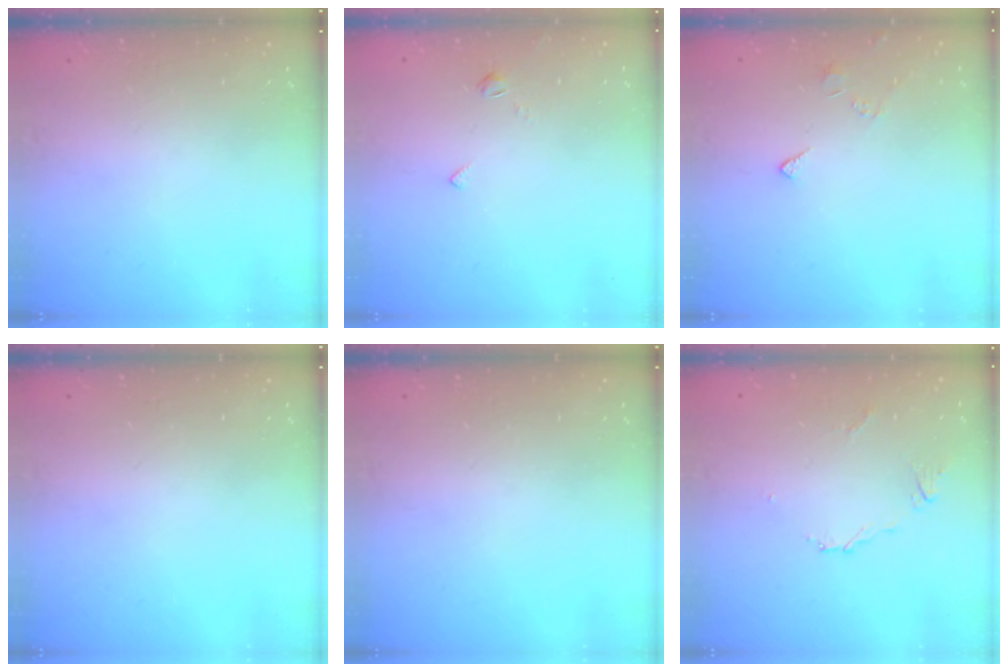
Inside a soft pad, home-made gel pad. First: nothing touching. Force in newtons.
{"total": 2.2, "press": 2.2, "slide": 0.5}
{"total": 2.8, "press": 2.8, "slide": 0.5}
{"total": 0.0}
{"total": 0.0}
{"total": 4.4, "press": 4.4, "slide": 0.7}